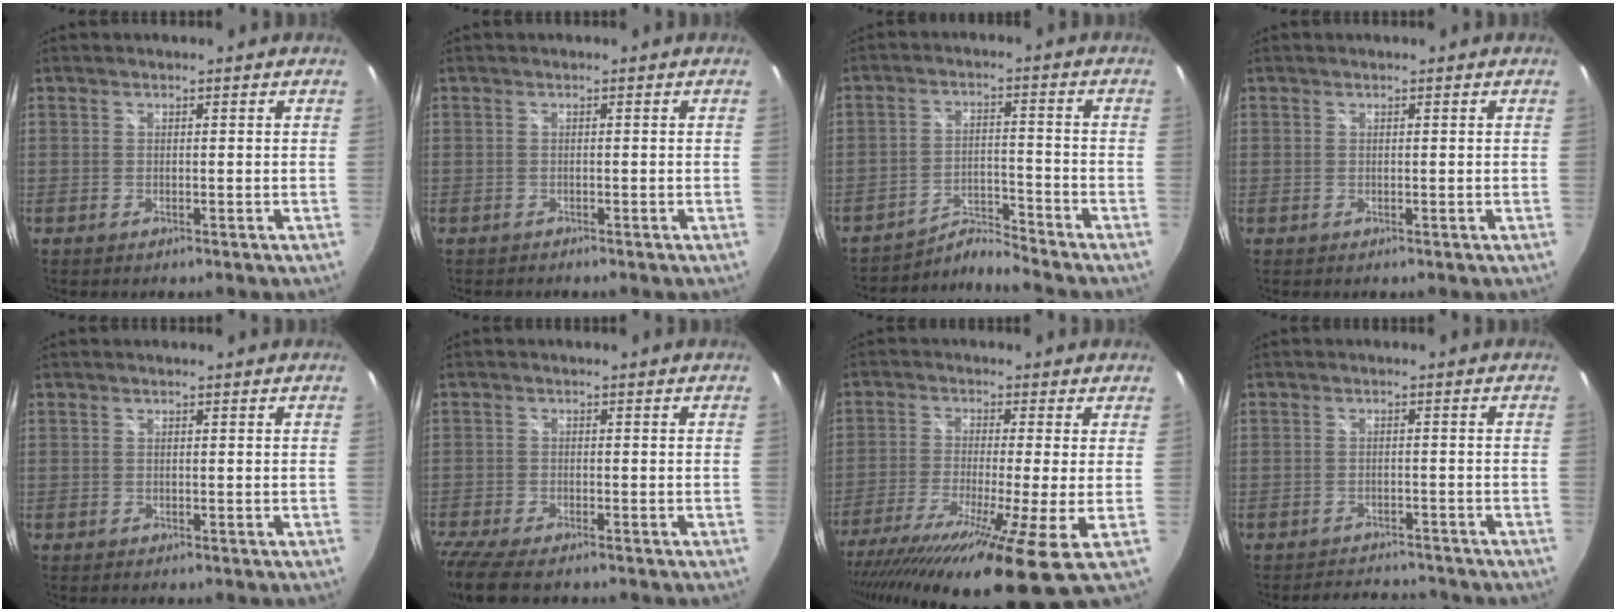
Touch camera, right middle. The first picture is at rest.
{"total": 0.6, "force": [-0.6, 0.0, 0.0], "torque": [-0.001, -0.004, -0.011]}
{"total": 5.4, "force": [-5.0, -1.6, -1.2], "torque": [0.012, 0.021, -0.095]}
{"total": 0.0}
{"total": 0.0}
{"total": 8.2, "force": [-6.7, 1.8, 4.5], "torque": [-0.118, -0.040, -0.125]}
{"total": 17.9, "force": [-10.3, 0.3, 14.7], "torque": [-0.282, -0.080, -0.176]}
{"total": 6.7, "force": [-6.3, 1.8, 1.5], "torque": [-0.038, 0.006, -0.086]}